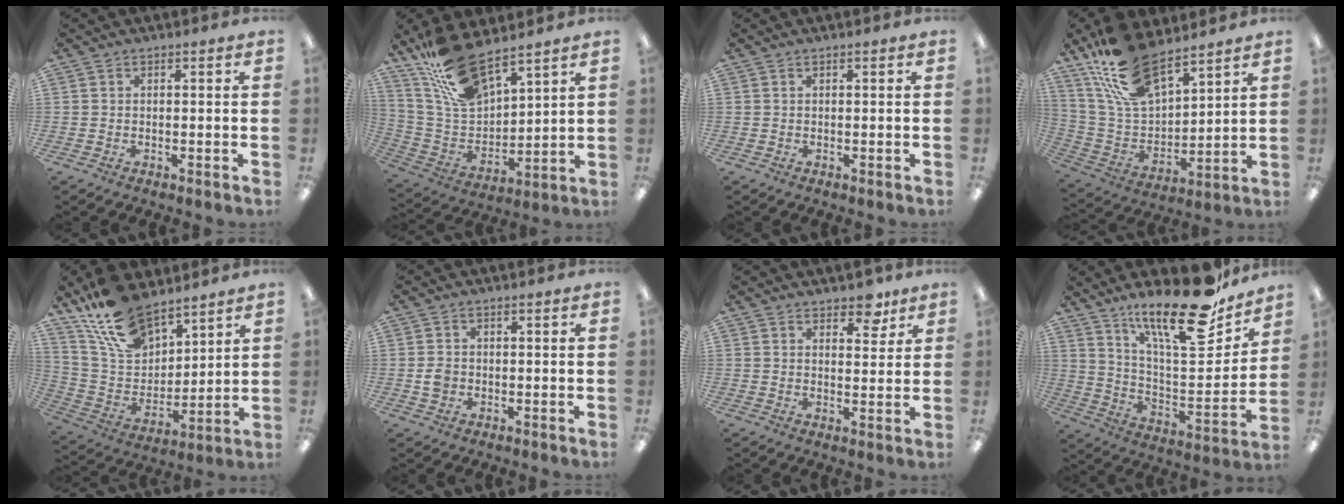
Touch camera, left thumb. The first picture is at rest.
{"total": 17.0, "force": [13.2, 6.5, 8.6], "torque": [-0.194, -0.064, 0.243]}
{"total": 0.0}
{"total": 19.2, "force": [14.4, 8.1, 9.7], "torque": [-0.206, -0.074, 0.267]}
{"total": 17.3, "force": [13.1, 8.7, 7.3], "torque": [-0.152, -0.073, 0.245]}
{"total": 2.7, "force": [-0.2, 2.2, 1.4], "torque": [-0.027, 0.005, -0.005]}
{"total": 6.0, "force": [4.8, 2.7, 2.4], "torque": [-0.010, -0.032, 0.080]}
{"total": 23.9, "force": [17.7, 6.5, 14.7], "torque": [-0.226, -0.122, 0.288]}